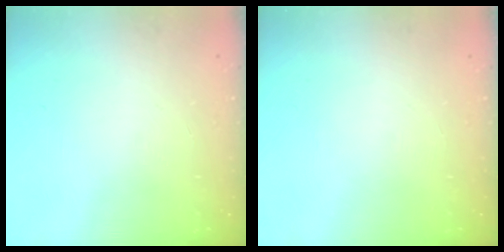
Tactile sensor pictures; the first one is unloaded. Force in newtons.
{"total": 0.0}